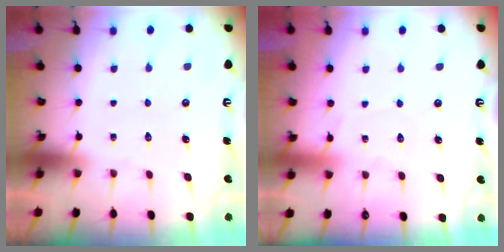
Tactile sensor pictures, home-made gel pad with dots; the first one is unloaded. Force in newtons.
{"total": 2.9, "press": 2.8, "slide": 0.4}